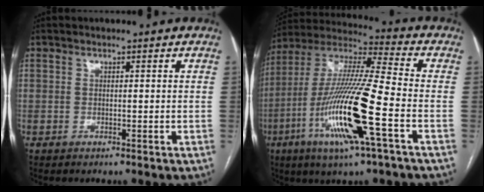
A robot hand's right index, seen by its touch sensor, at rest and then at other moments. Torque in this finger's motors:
{"motor_torque": [1.58, -0.56, 0.64, 0.21]}